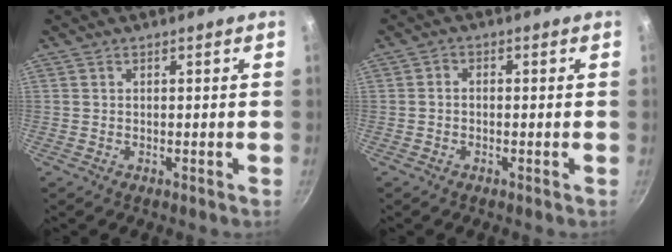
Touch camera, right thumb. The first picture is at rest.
{"total": 1.5, "force": [-0.6, 1.0, 0.8], "torque": [-0.017, 0.009, -0.015]}